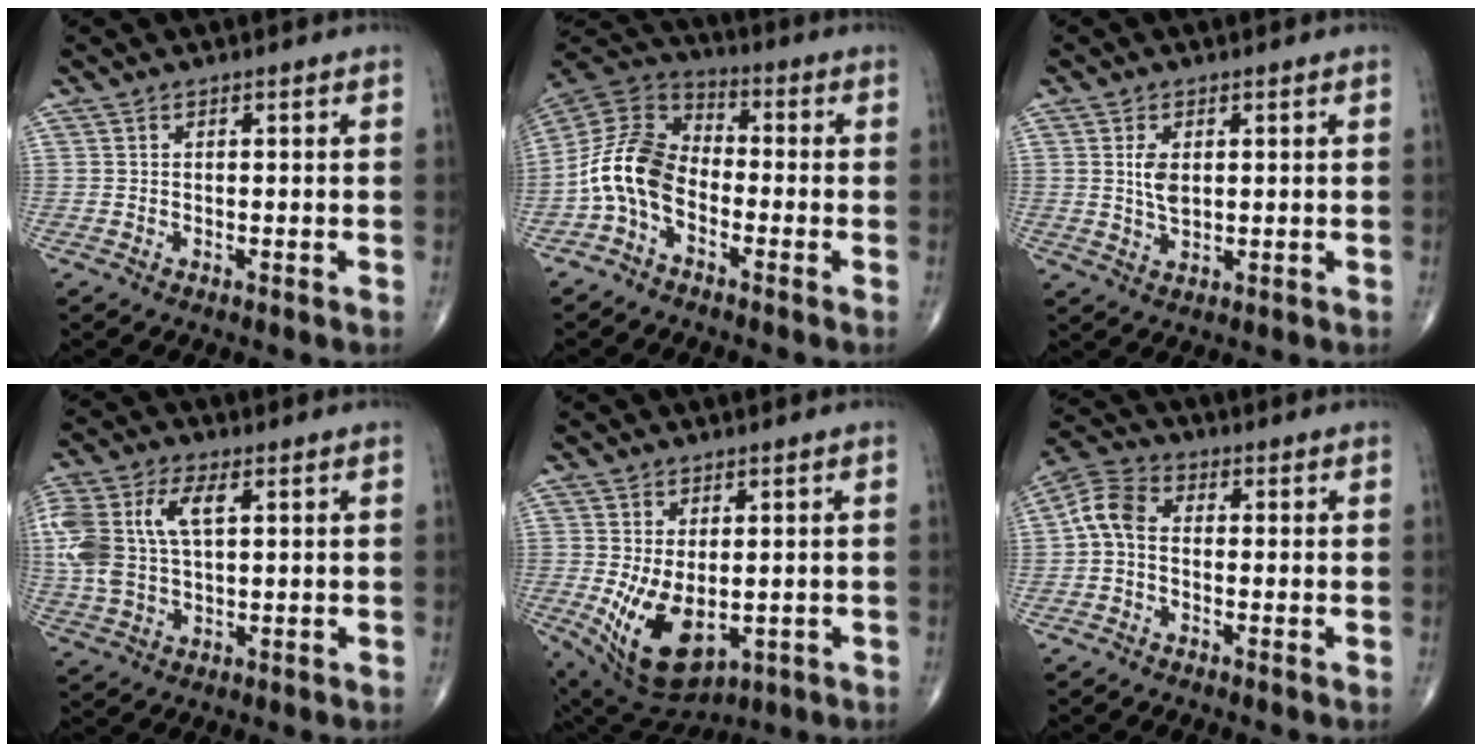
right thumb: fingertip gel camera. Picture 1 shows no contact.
{"total": 11.0, "force": [-3.7, 7.0, 7.5], "torque": [-0.146, 0.052, -0.089]}
{"total": 4.1, "force": [0.8, 2.3, 3.3], "torque": [-0.061, -0.008, 0.020]}
{"total": 14.7, "force": [3.3, 8.1, 11.8], "torque": [-0.284, 0.013, 0.065]}
{"total": 12.0, "force": [-1.9, 6.7, 9.7], "torque": [-0.167, -0.014, -0.004]}
{"total": 6.1, "force": [-0.6, 4.1, 4.5], "torque": [-0.087, 0.021, -0.027]}